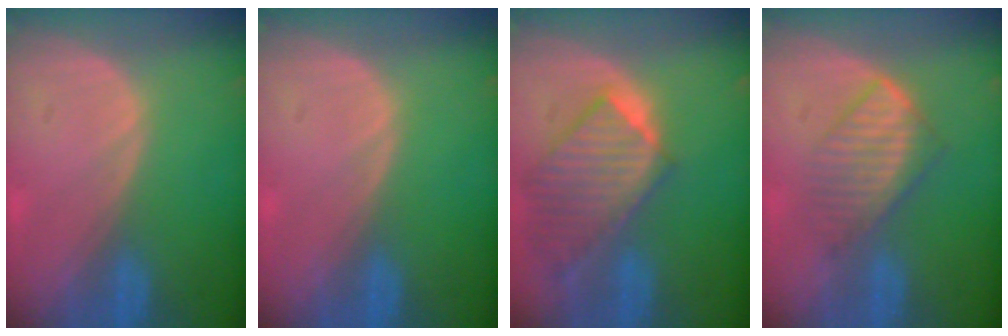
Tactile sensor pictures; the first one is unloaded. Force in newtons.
{"total": 0.0}
{"total": 9.7, "press": 8.5, "slide": 4.7}
{"total": 5.9, "press": 5.7, "slide": 1.4}